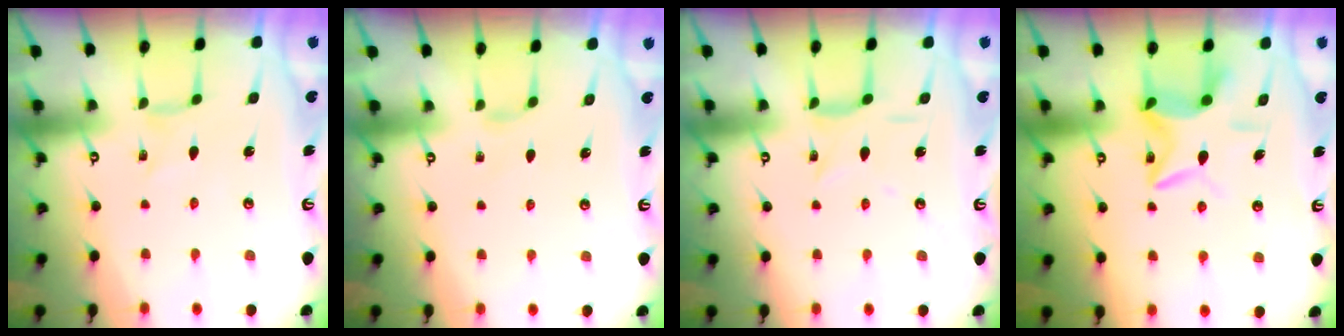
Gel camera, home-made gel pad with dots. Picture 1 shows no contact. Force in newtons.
{"total": 2.3, "press": 2.2, "slide": 0.5}
{"total": 4.9, "press": 4.8, "slide": 0.5}
{"total": 10.2, "press": 10.2, "slide": 0.7}